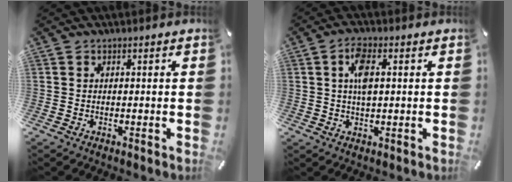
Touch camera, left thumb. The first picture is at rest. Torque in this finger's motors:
{"motor_torque": [0.15, 0.41, 0.81, -0.08, 0.08]}